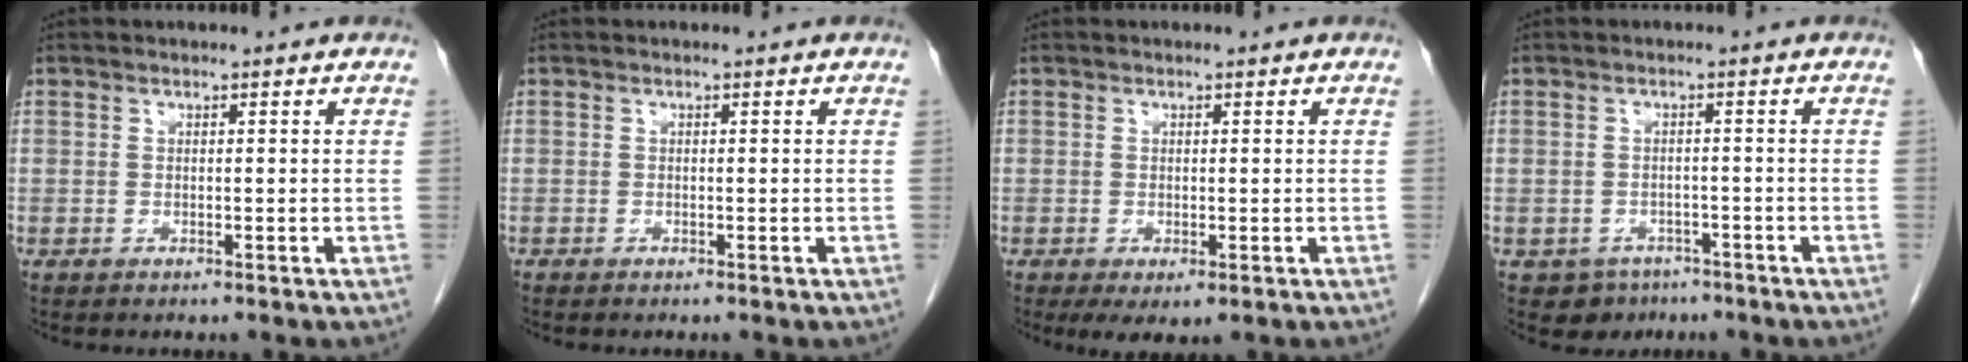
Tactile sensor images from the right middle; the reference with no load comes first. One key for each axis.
{"total": 0.0}
{"total": 3.5, "fx": -1.7, "fy": 1.4, "fz": 2.6, "tx": -0.037, "ty": -0.008, "tz": -0.018}
{"total": 3.9, "fx": -2.6, "fy": 2.9, "fz": 0.2, "tx": -0.001, "ty": 0.009, "tz": -0.033}